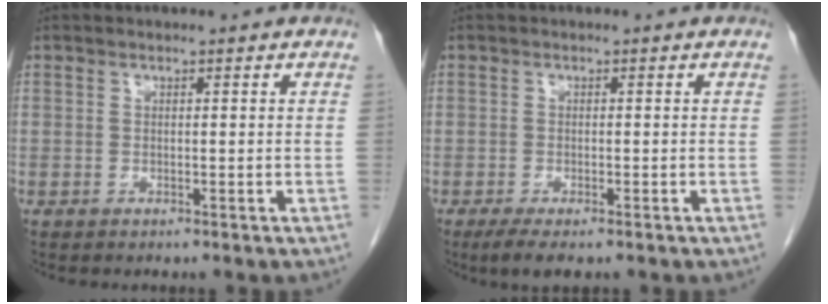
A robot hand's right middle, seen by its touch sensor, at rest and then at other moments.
{"total": 3.4, "force": [-2.2, 0.9, 2.3], "torque": [-0.044, -0.009, -0.035]}